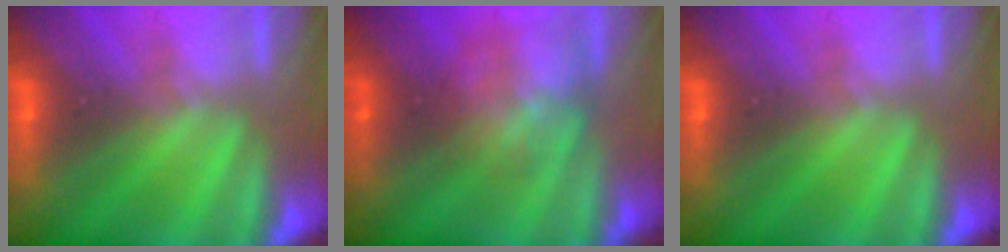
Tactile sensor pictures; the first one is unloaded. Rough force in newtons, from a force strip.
{"total": 2.9}
{"total": 0.0}